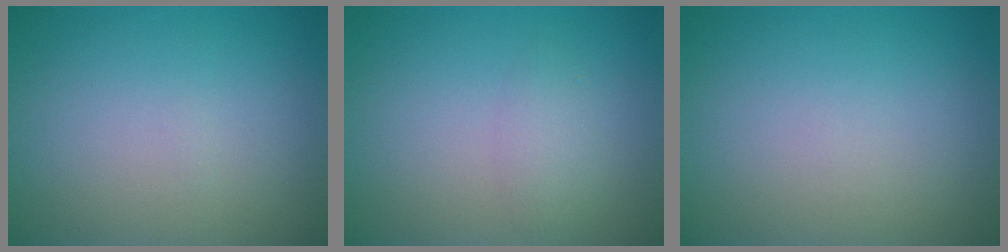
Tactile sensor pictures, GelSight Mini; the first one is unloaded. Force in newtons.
{"total": 1.6, "press": 1.6, "slide": 0.0}
{"total": 0.0}